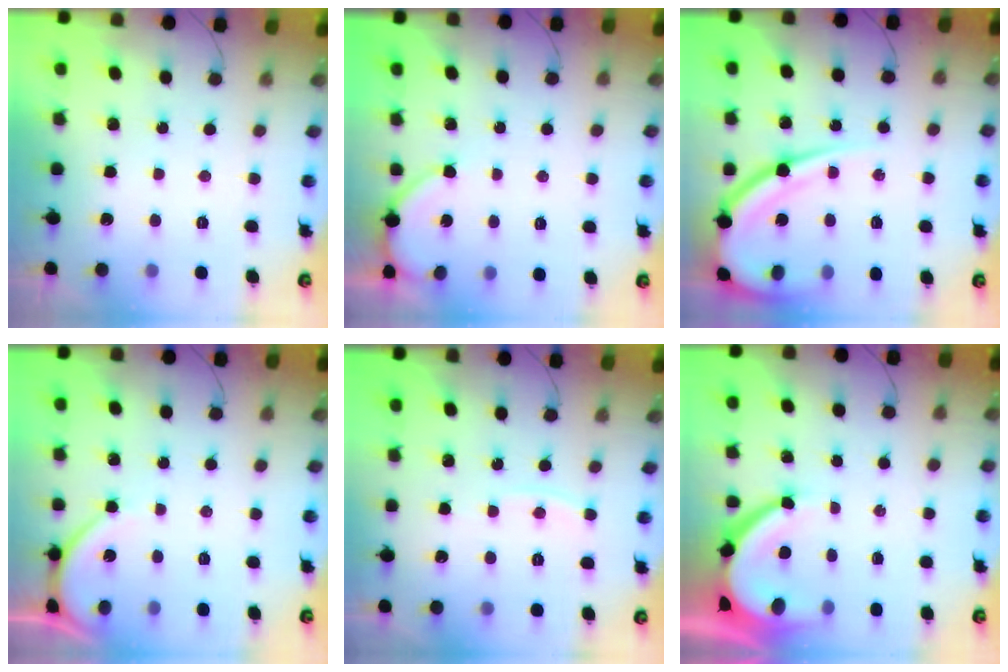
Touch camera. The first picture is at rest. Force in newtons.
{"total": 3.5, "press": 3.5, "slide": 0.4}
{"total": 15.9, "press": 15.8, "slide": 1.6}
{"total": 4.7, "press": 4.7, "slide": 0.5}
{"total": 4.3, "press": 4.3, "slide": 0.5}
{"total": 8.0, "press": 7.9, "slide": 1.0}